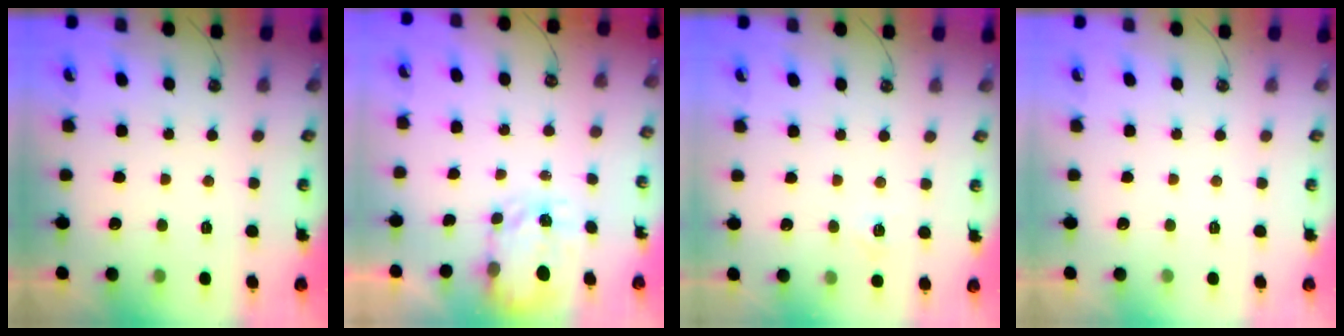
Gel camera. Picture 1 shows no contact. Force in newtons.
{"total": 3.5, "press": 3.5, "slide": 0.3}
{"total": 3.7, "press": 3.7, "slide": 0.4}
{"total": 0.0}